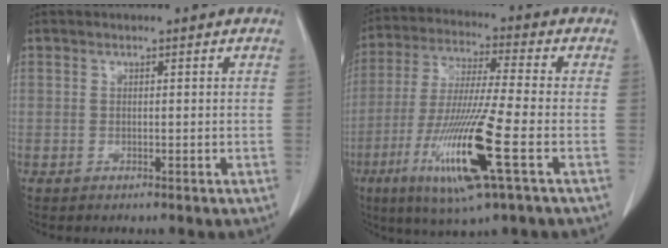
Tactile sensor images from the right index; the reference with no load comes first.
{"total": 15.9, "force": [-5.8, 0.2, 14.8], "torque": [-0.304, -0.029, -0.108]}